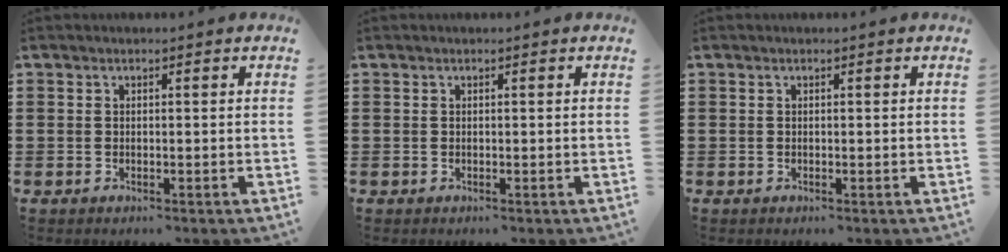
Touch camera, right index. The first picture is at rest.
{"total": 0.0}
{"total": 0.0}